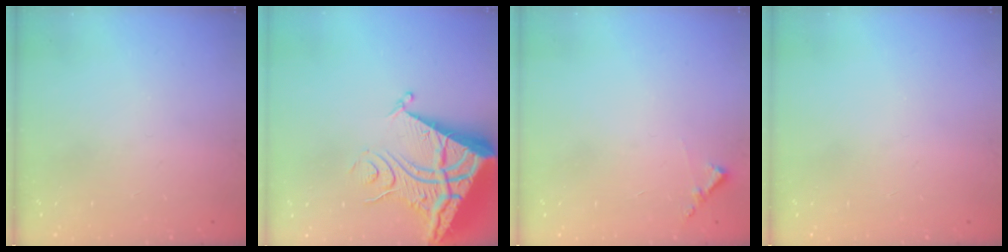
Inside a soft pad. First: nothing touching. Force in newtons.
{"total": 12.7, "press": 12.6, "slide": 1.2}
{"total": 5.8, "press": 5.8, "slide": 0.4}
{"total": 0.0}